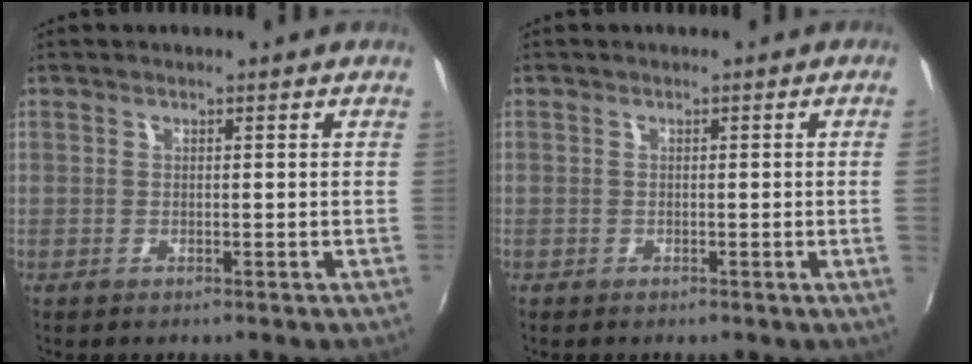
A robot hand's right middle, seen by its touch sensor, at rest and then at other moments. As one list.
[{"total": 1.5, "force": [0.0, -0.9, 1.2], "torque": [-0.011, -0.012, 0.002]}]